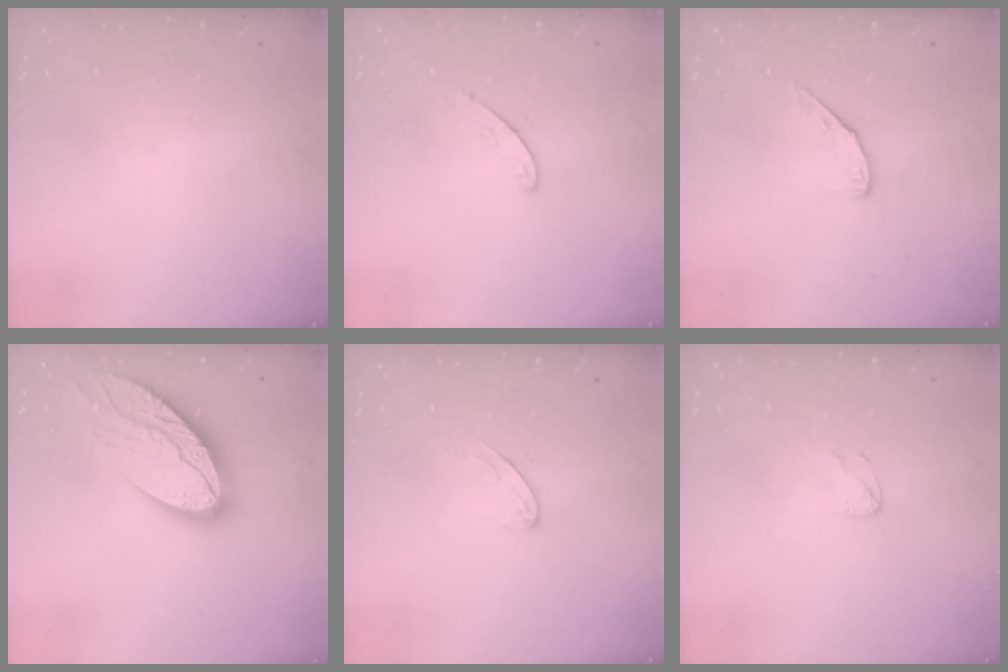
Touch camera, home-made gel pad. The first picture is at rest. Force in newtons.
{"total": 3.8, "press": 3.8, "slide": 0.3}
{"total": 5.4, "press": 5.4, "slide": 0.6}
{"total": 15.7, "press": 15.7, "slide": 1.0}
{"total": 5.4, "press": 5.4, "slide": 0.4}
{"total": 2.6, "press": 2.6, "slide": 0.2}